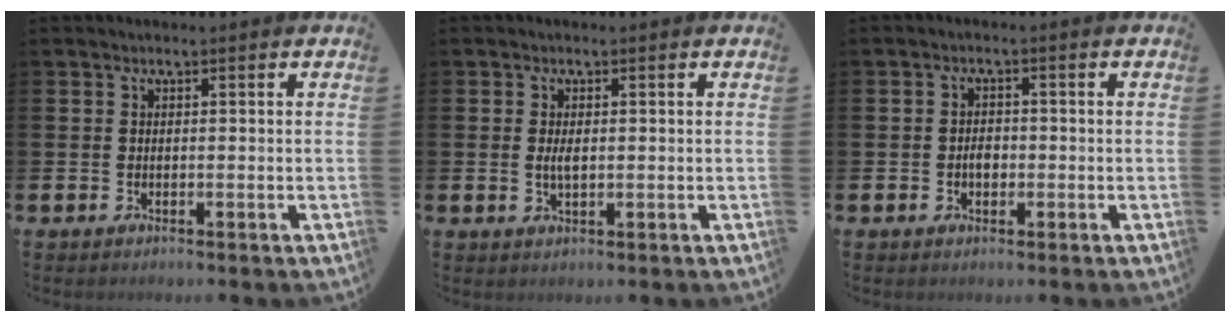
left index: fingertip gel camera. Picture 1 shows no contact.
{"total": 1.8, "force": [0.2, 0.8, 1.7], "torque": [-0.022, -0.001, -0.001]}
{"total": 2.1, "force": [-0.4, 1.4, 1.5], "torque": [-0.017, 0.001, -0.012]}